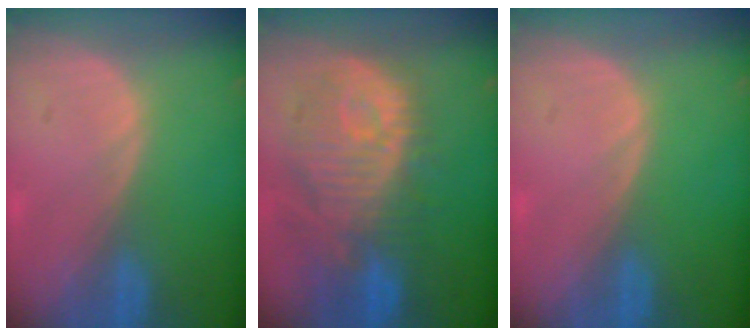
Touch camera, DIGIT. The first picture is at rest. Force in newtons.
{"total": 12.1, "press": 10.9, "slide": 5.3}
{"total": 0.0}